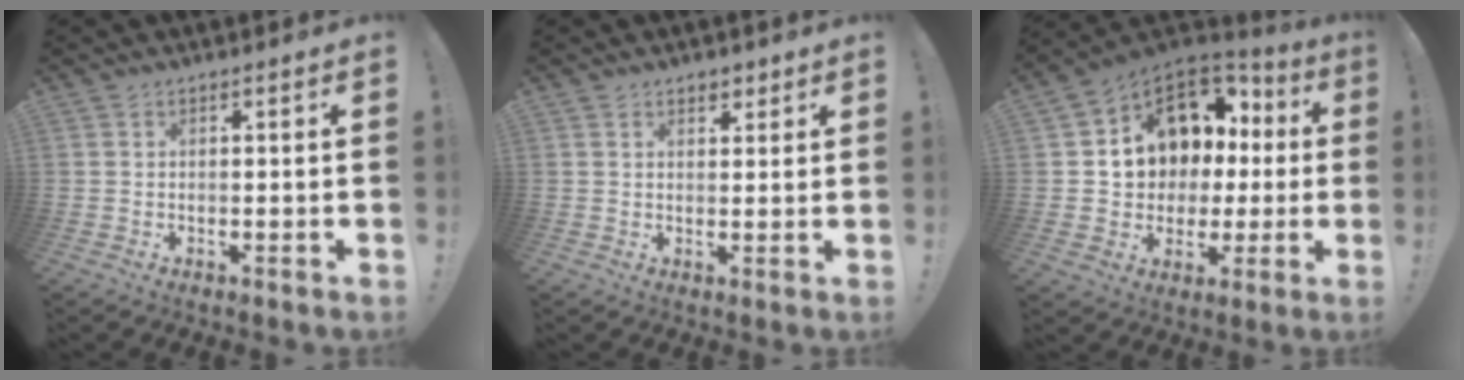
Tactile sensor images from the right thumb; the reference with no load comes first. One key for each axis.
{"total": 2.4, "fx": 1.6, "fy": 1.7, "fz": 0.5, "tx": 0.004, "ty": -0.008, "tz": 0.026}
{"total": 11.5, "fx": 4.2, "fy": 9.7, "fz": 4.7, "tx": -0.064, "ty": -0.037, "tz": 0.093}